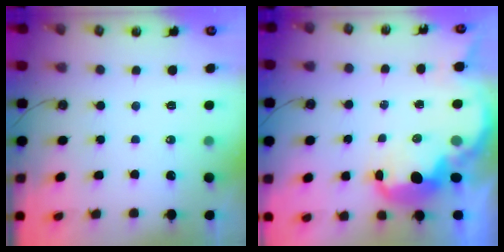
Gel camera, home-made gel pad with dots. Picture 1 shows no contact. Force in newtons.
{"total": 5.7, "press": 5.7, "slide": 0.7}